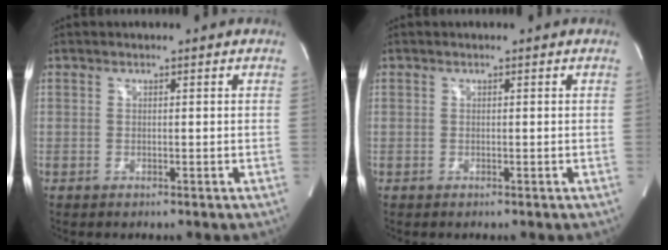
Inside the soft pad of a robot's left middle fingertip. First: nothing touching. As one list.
[{"total": 0.0}]